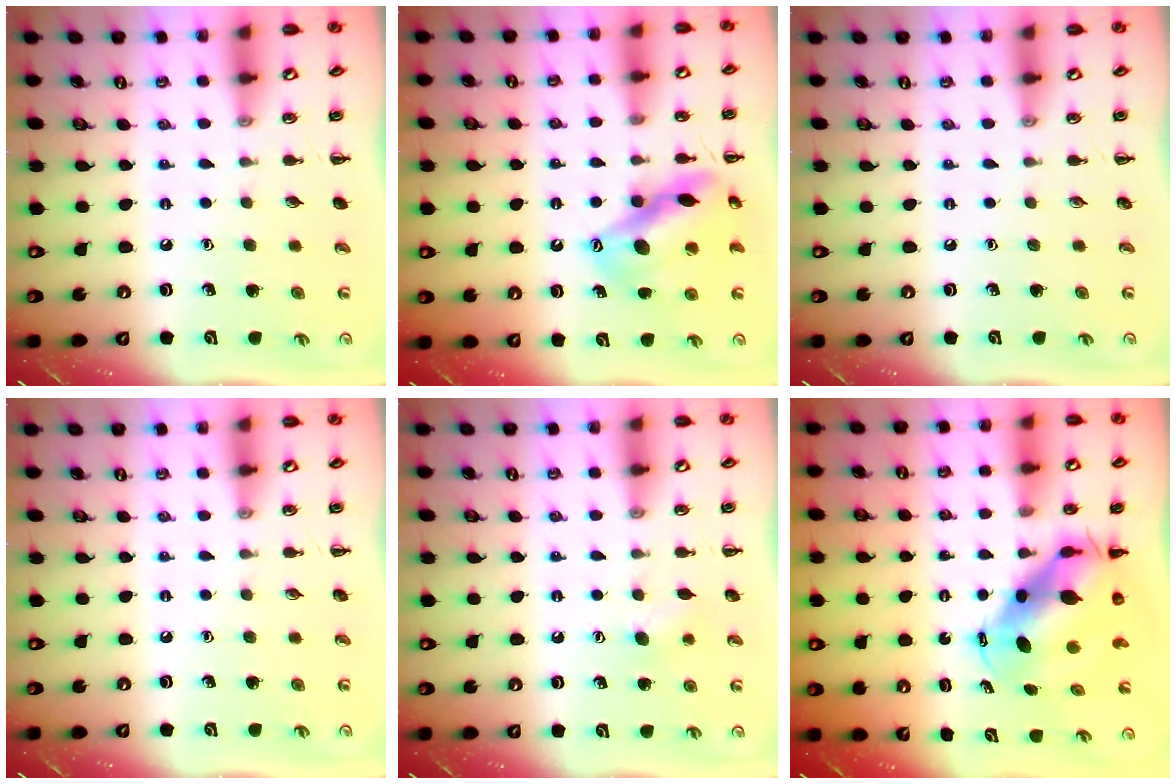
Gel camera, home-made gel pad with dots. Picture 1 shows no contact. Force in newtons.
{"total": 15.0, "press": 14.7, "slide": 2.9}
{"total": 0.0}
{"total": 0.0}
{"total": 5.1, "press": 4.9, "slide": 1.3}
{"total": 8.3, "press": 8.0, "slide": 2.1}